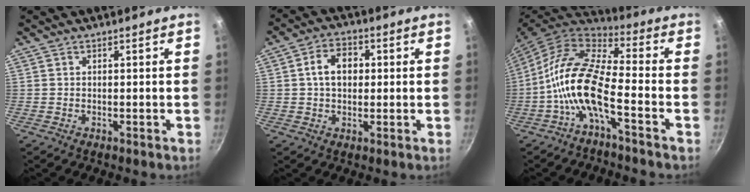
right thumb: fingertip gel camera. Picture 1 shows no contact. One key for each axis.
{"total": 6.9, "fx": 0.8, "fy": 5.1, "fz": 4.7, "tx": -0.058, "ty": 0.013, "tz": 0.006}
{"total": 13.3, "fx": -4.4, "fy": 4.5, "fz": 11.7, "tx": -0.231, "ty": 0.043, "tz": -0.102}